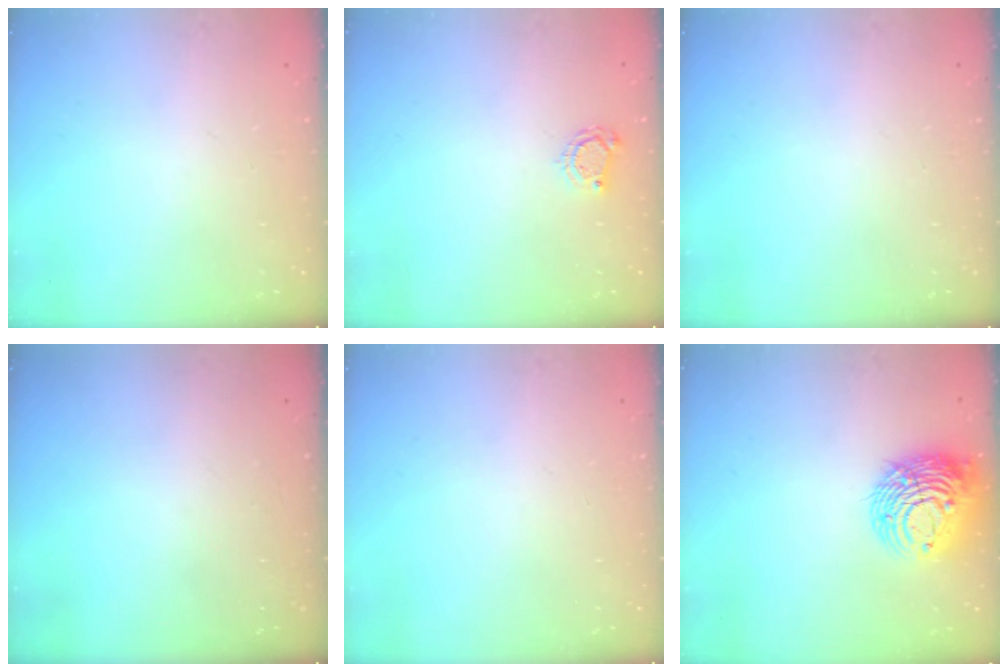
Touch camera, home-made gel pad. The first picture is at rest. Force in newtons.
{"total": 4.3, "press": 4.2, "slide": 0.5}
{"total": 0.0}
{"total": 0.0}
{"total": 0.0}
{"total": 13.4, "press": 13.3, "slide": 1.7}